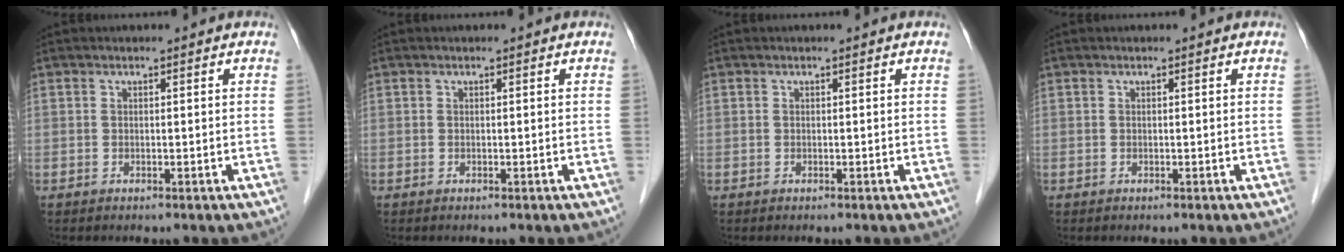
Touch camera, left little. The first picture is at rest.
{"total": 0.0}
{"total": 0.0}
{"total": 0.0}